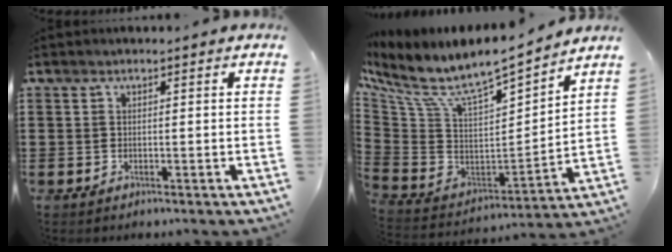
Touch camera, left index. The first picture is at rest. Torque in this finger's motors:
{"motor_torque": [2.14, 0.00, 1.00, 0.21]}